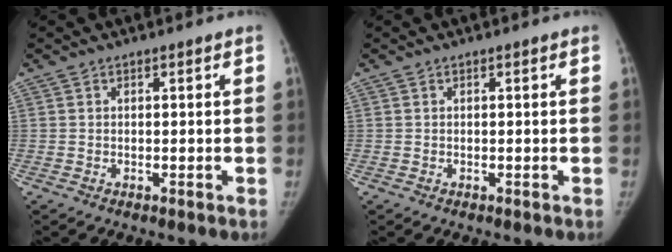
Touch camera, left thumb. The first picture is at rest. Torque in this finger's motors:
{"motor_torque": [-0.09, 0.15, 0.16, -0.34, 0.01]}